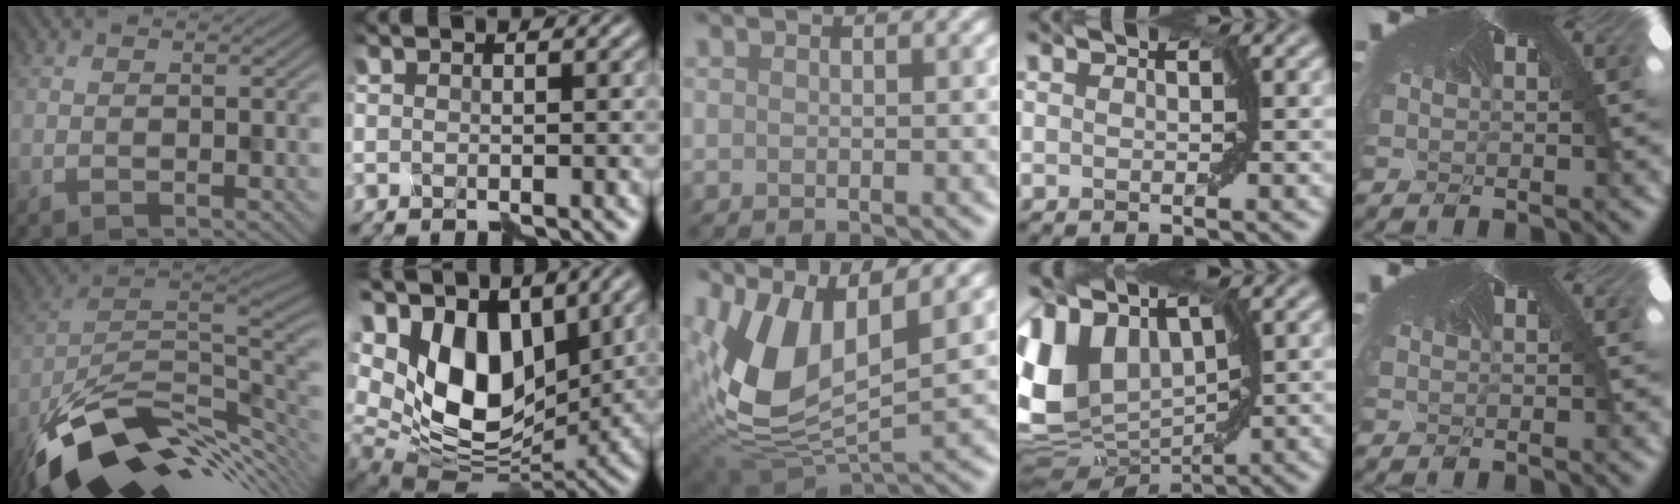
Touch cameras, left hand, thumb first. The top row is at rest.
{"thumb": {"total": 14.5, "force": [-7.4, 6.7, 10.5], "torque": [-0.199, -0.026, -0.125]}, "index": {"total": 10.4, "force": [3.4, 6.3, 7.5], "torque": [-0.146, -0.004, 0.062]}, "middle": {"total": 8.7, "force": [3.0, 4.2, 7.1], "torque": [-0.178, -0.004, 0.053]}, "ring": {"total": 8.4, "force": [2.2, 6.0, 5.5], "torque": [-0.159, 0.001, 0.053]}}